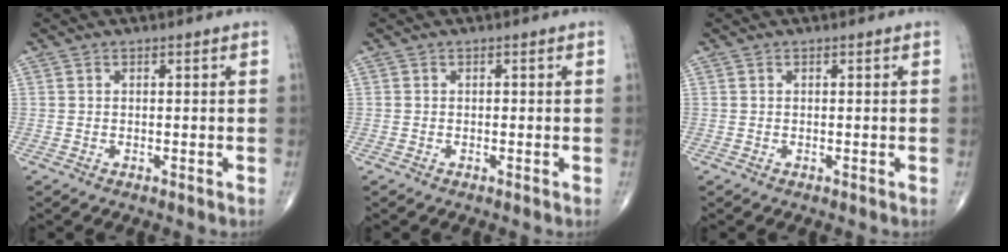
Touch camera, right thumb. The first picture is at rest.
{"total": 0.0}
{"total": 0.0}